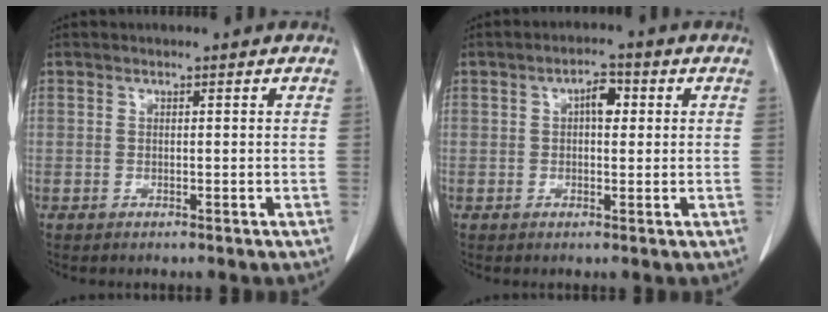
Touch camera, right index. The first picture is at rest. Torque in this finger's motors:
{"motor_torque": [0.36, -0.09, 0.08, 0.03]}